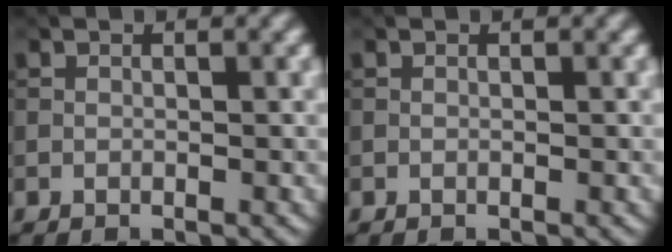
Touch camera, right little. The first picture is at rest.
{"total": 0.0}